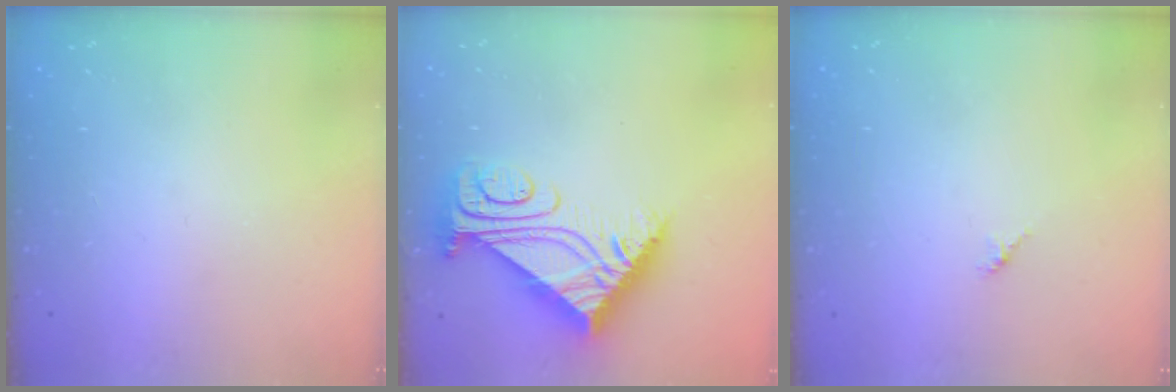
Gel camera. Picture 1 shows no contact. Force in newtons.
{"total": 11.1, "press": 11.0, "slide": 1.0}
{"total": 1.5, "press": 1.4, "slide": 0.4}